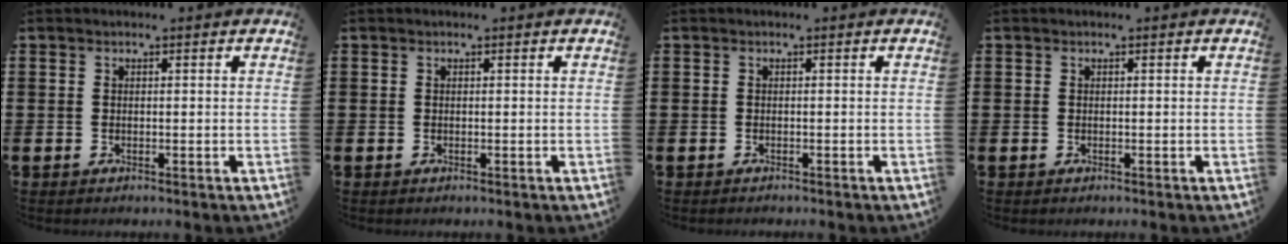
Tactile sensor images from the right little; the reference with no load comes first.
{"total": 0.0}
{"total": 0.0}
{"total": 0.0}